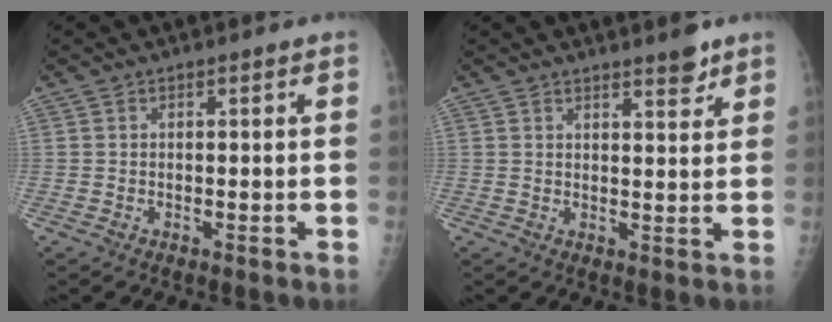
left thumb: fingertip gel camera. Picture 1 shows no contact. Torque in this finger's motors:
{"motor_torque": [0.21, 0.14, -0.18, -0.28, 0.03]}